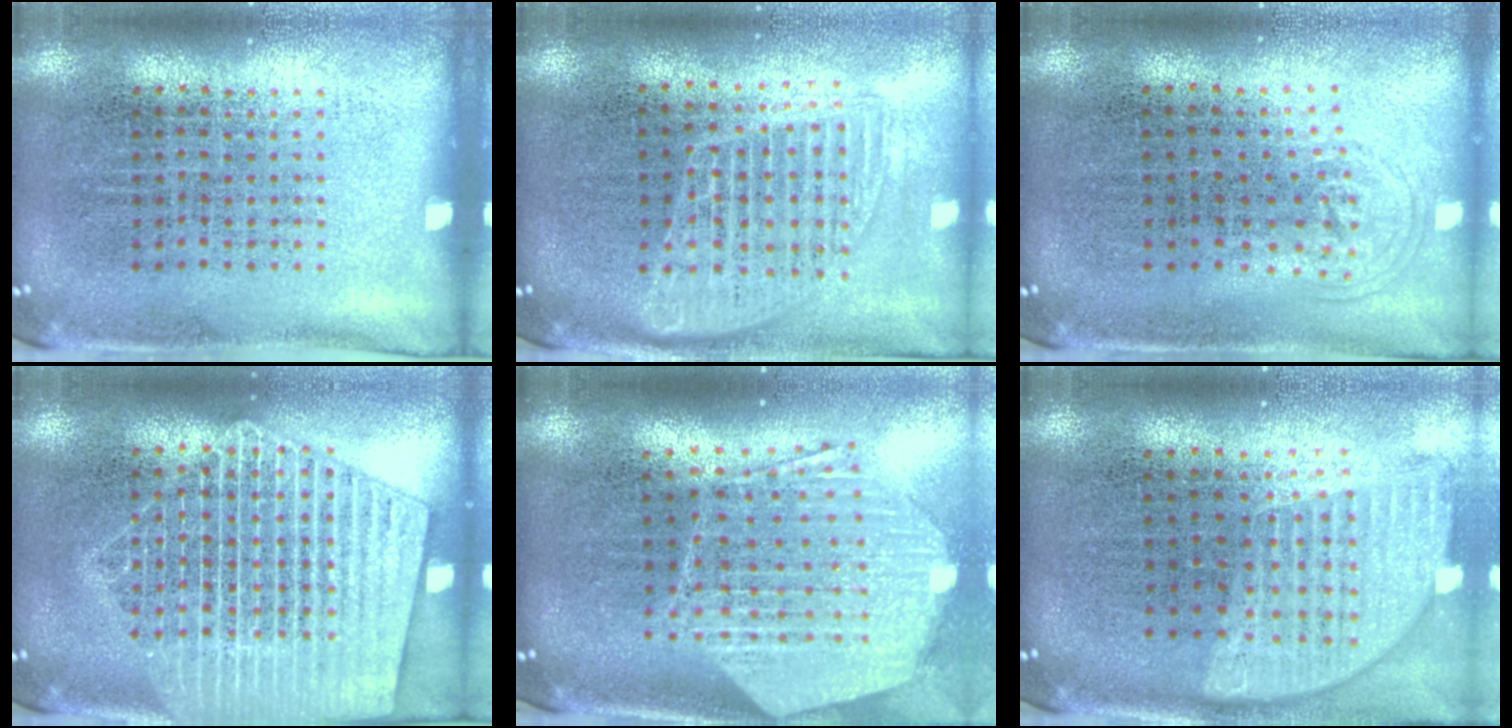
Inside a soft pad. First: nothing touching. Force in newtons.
{"total": 1.6, "press": 1.4, "slide": 0.8}
{"total": 0.7, "press": 0.6, "slide": 0.5}
{"total": 3.9, "press": 3.8, "slide": 0.5}
{"total": 2.5, "press": 2.1, "slide": 1.4}
{"total": 1.5, "press": 1.3, "slide": 0.7}